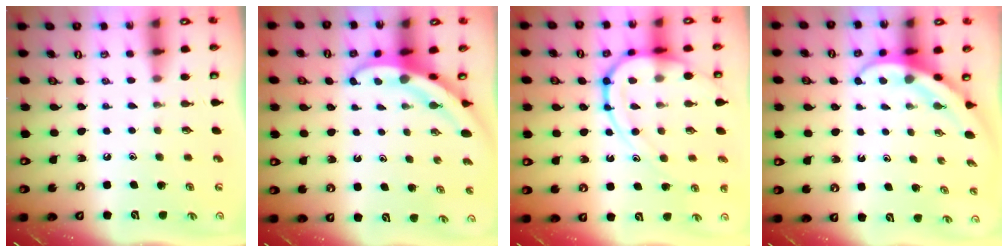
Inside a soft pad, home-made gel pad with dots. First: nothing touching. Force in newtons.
{"total": 4.0, "press": 3.9, "slide": 0.6}
{"total": 13.9, "press": 13.8, "slide": 1.4}
{"total": 3.9, "press": 3.9, "slide": 0.4}